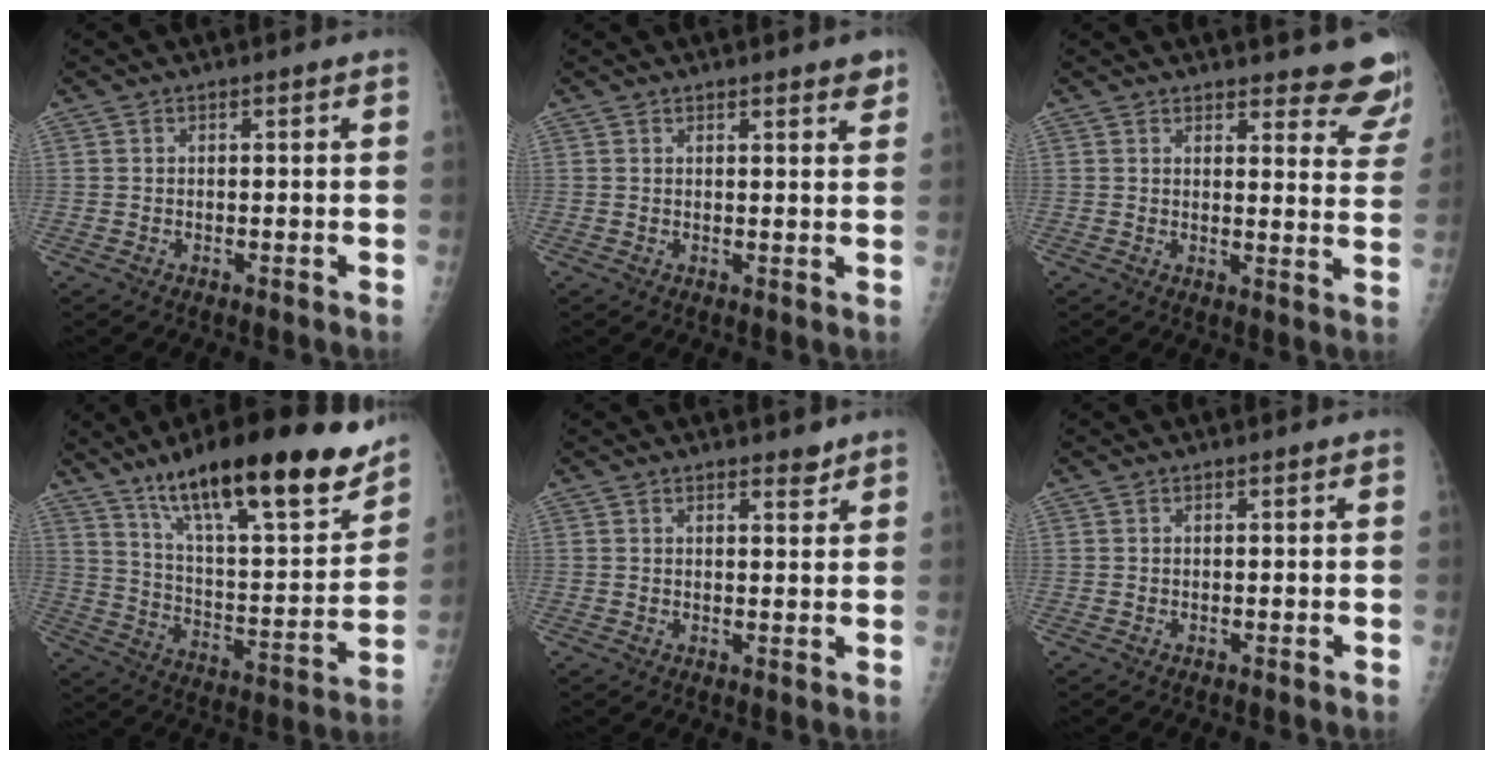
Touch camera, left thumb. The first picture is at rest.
{"total": 2.8, "force": [2.3, 0.6, 1.6], "torque": [-0.009, -0.011, 0.028]}
{"total": 11.0, "force": [10.4, 2.3, 2.7], "torque": [0.009, -0.087, 0.094]}
{"total": 25.3, "force": [17.8, 6.2, 16.8], "torque": [-0.231, -0.070, 0.290]}
{"total": 2.1, "force": [1.8, 0.7, 0.8], "torque": [-0.001, -0.013, 0.024]}
{"total": 0.0}